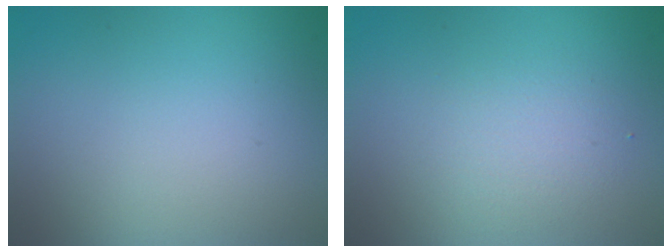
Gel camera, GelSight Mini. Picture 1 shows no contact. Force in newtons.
{"total": 1.9, "press": 1.9, "slide": 0.0}